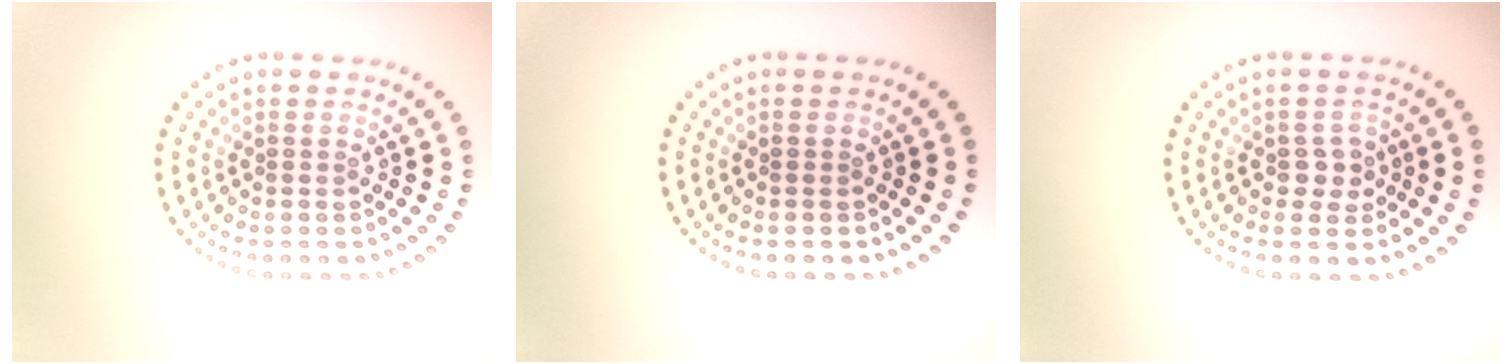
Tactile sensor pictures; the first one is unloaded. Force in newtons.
{"total": 0.0}
{"total": 1.5, "press": 1.4, "slide": 0.5}